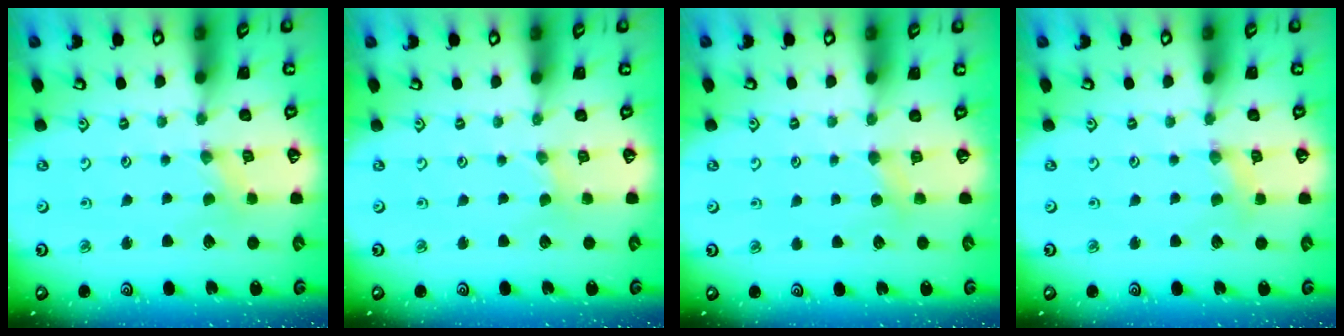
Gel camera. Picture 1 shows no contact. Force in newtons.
{"total": 0.0}
{"total": 3.3, "press": 3.2, "slide": 0.4}
{"total": 1.9, "press": 1.8, "slide": 0.4}